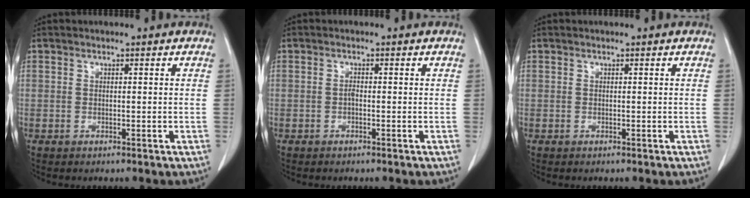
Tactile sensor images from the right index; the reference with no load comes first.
{"total": 0.6, "force": [-0.3, 0.2, 0.5], "torque": [-0.012, 0.002, -0.006]}
{"total": 0.0}